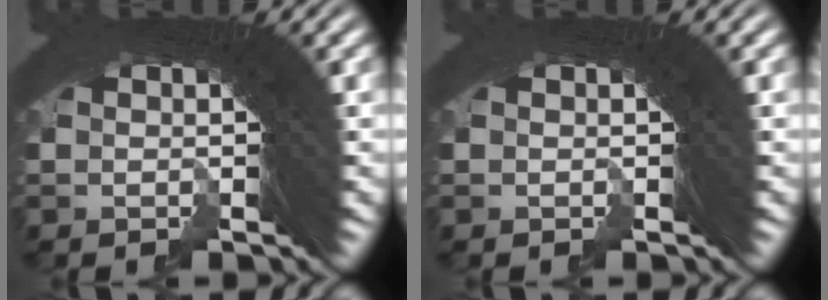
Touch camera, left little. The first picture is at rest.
{"total": 0.0}